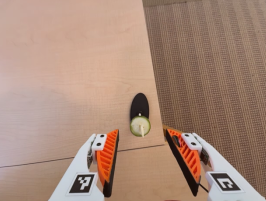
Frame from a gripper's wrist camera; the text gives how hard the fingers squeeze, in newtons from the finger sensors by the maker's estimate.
{"total": 0.9, "left": 1.4, "right": 0.4}